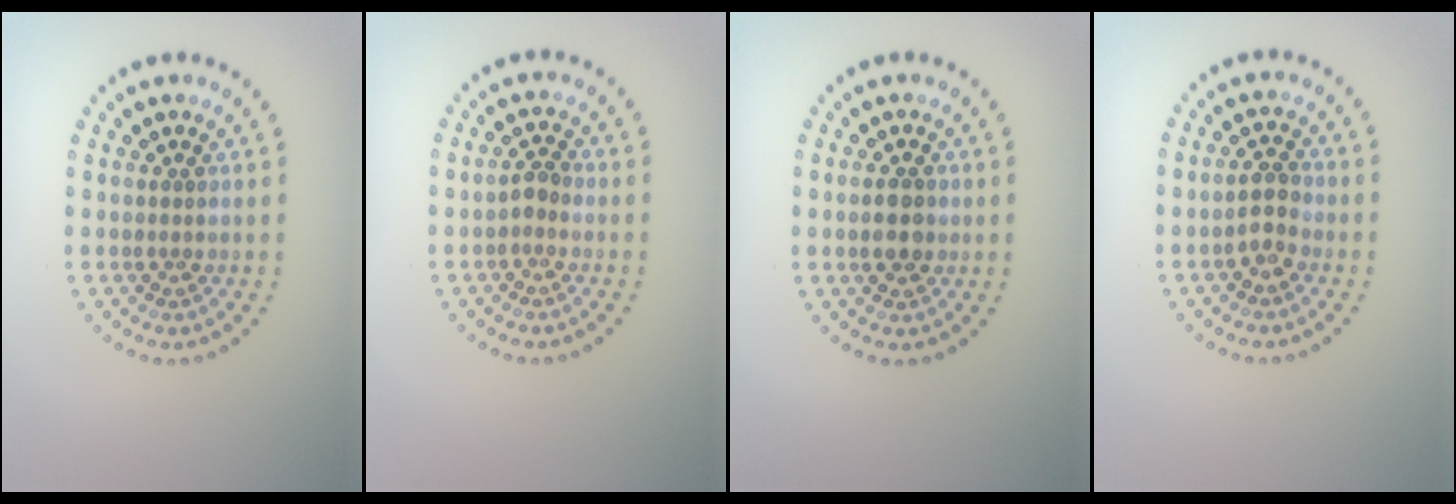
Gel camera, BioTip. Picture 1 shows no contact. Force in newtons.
{"total": 1.2, "press": 1.0, "slide": 0.6}
{"total": 2.6, "press": 2.6, "slide": 0.2}
{"total": 2.2, "press": 2.1, "slide": 0.8}